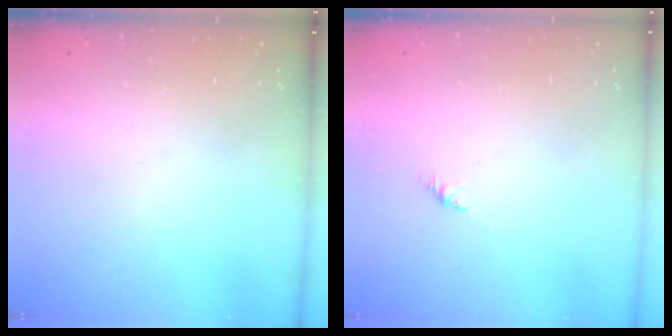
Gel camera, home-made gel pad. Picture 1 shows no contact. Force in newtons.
{"total": 3.0, "press": 2.9, "slide": 0.7}